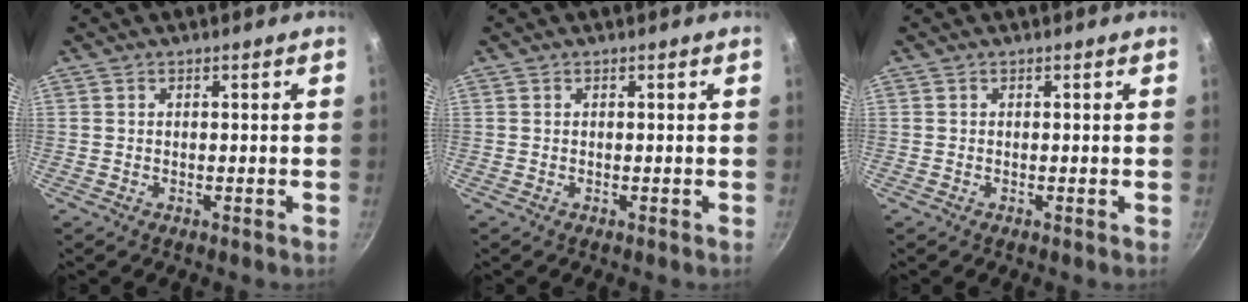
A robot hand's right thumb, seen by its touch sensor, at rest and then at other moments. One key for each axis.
{"total": 0.0}
{"total": 0.0}